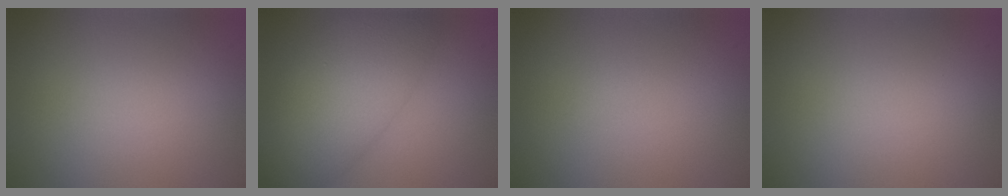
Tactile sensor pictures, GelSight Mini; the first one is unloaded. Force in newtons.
{"total": 8.2, "press": 8.2, "slide": 0.2}
{"total": 0.0}
{"total": 0.0}